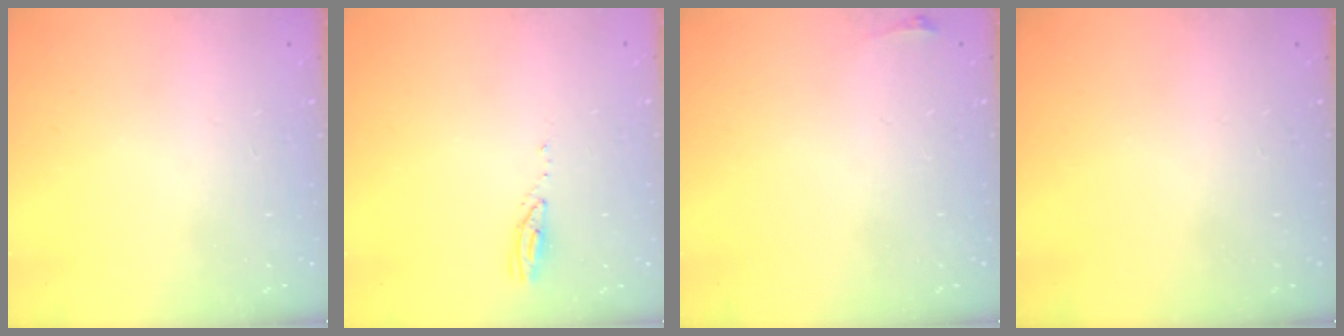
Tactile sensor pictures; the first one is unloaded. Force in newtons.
{"total": 3.0, "press": 2.9, "slide": 0.3}
{"total": 2.8, "press": 2.1, "slide": 1.9}
{"total": 0.0}